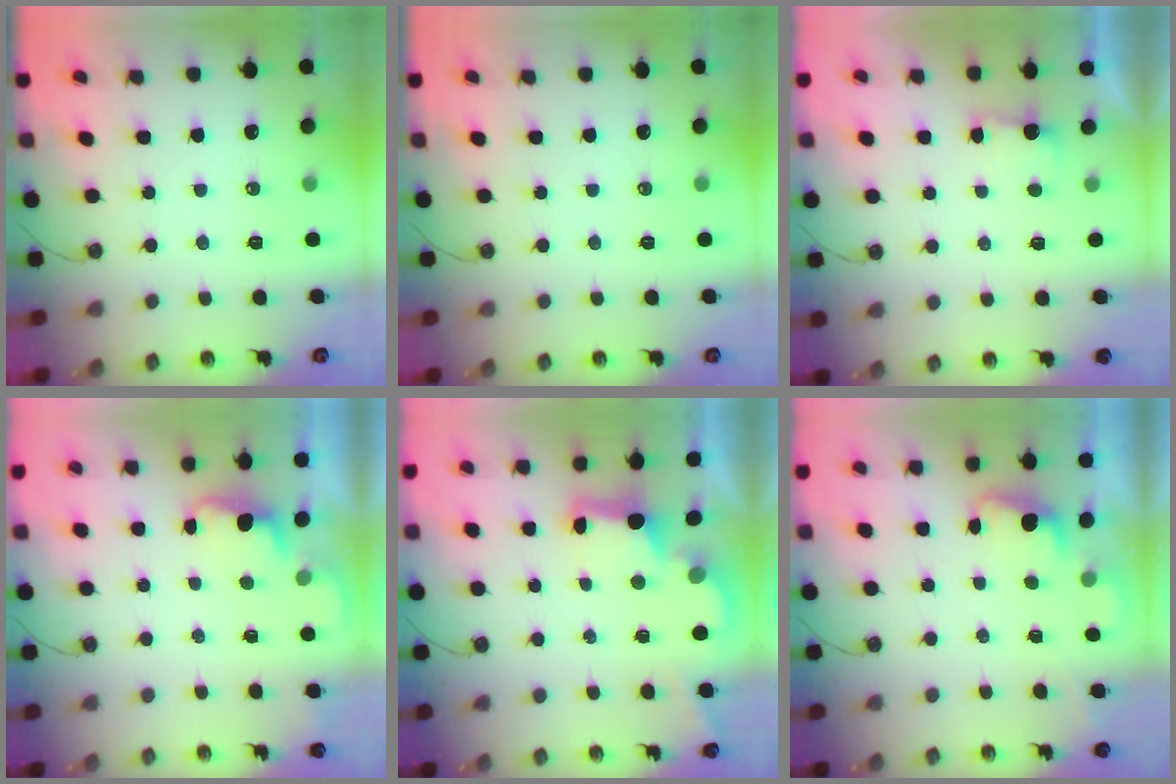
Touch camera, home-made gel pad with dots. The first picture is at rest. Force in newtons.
{"total": 0.0}
{"total": 0.8, "press": 0.4, "slide": 0.7}
{"total": 1.6, "press": 1.3, "slide": 0.8}
{"total": 2.9, "press": 2.7, "slide": 0.9}
{"total": 0.9, "press": 0.6, "slide": 0.7}